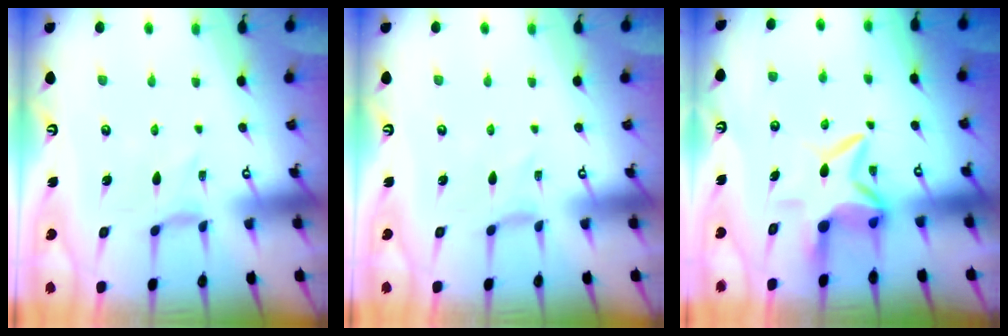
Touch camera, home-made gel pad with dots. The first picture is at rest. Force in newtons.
{"total": 0.0}
{"total": 7.4, "press": 7.3, "slide": 0.7}